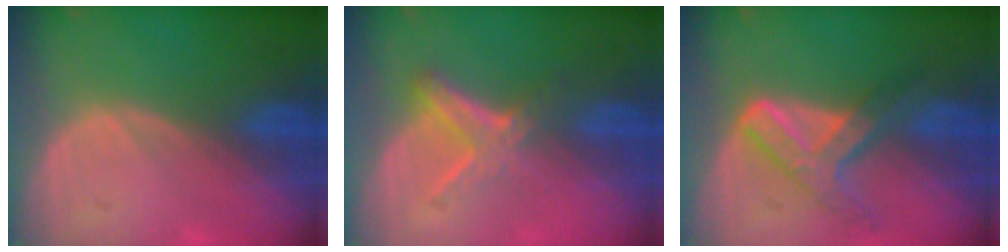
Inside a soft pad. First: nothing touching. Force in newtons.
{"total": 5.2, "press": 4.8, "slide": 2.1}
{"total": 7.3, "press": 6.2, "slide": 3.8}